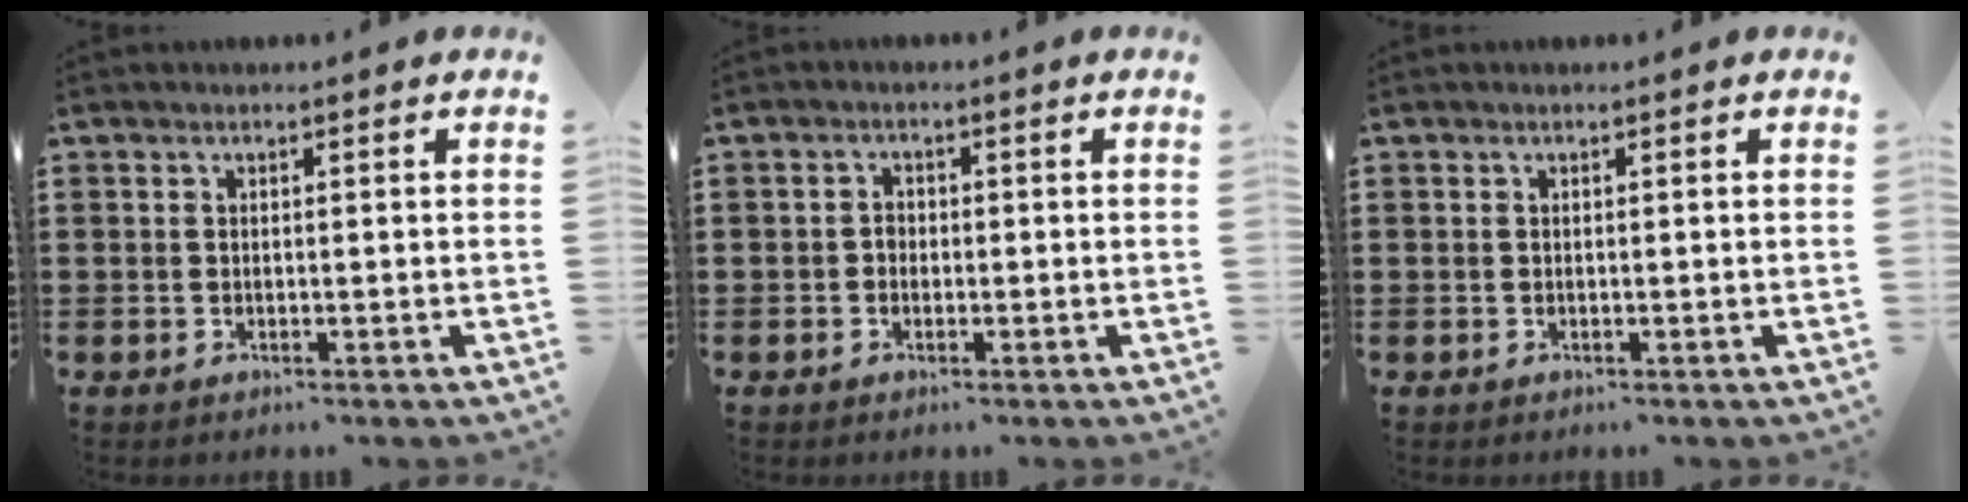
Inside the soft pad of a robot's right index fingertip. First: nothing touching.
{"total": 1.2, "force": [-0.5, 1.0, 0.6], "torque": [-0.015, 0.002, -0.010]}
{"total": 0.0}